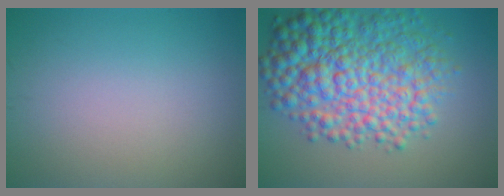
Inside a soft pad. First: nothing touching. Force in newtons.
{"total": 9.9, "press": 9.9, "slide": 0.1}